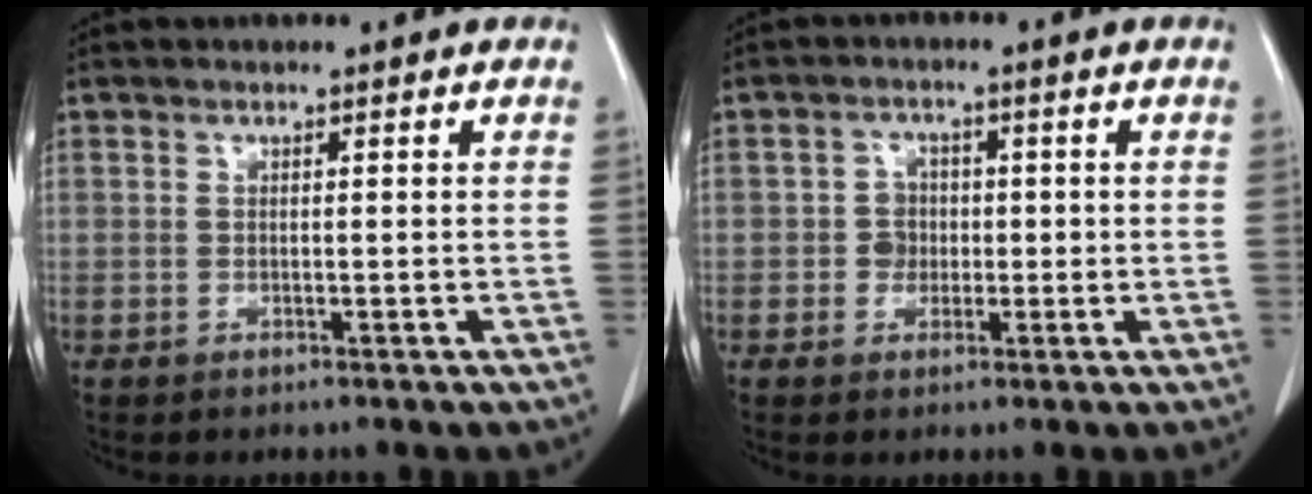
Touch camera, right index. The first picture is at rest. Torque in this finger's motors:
{"motor_torque": [0.32, -0.25, 0.03, 0.01]}